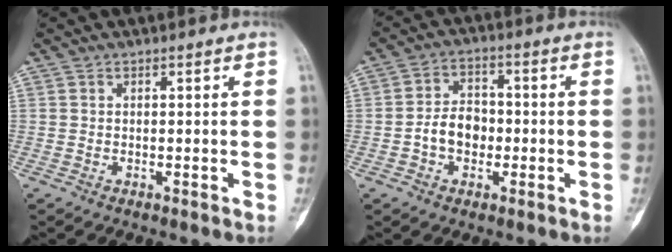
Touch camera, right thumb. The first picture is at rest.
{"total": 6.9, "force": [-1.4, 5.1, 4.3], "torque": [-0.055, 0.025, -0.032]}